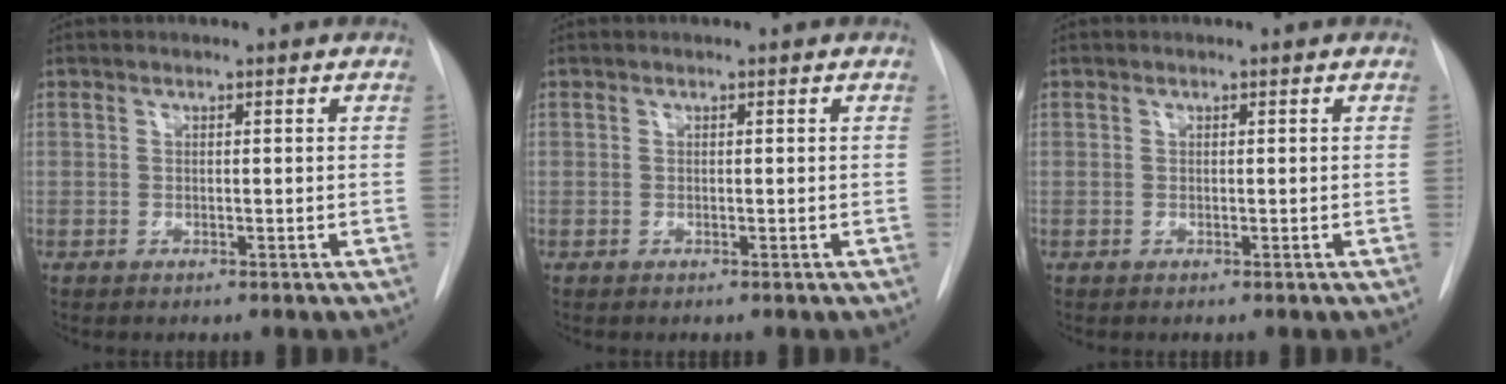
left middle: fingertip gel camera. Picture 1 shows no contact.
{"total": 0.0}
{"total": 1.4, "force": [-0.5, -0.7, -1.2], "torque": [0.027, -0.008, -0.007]}